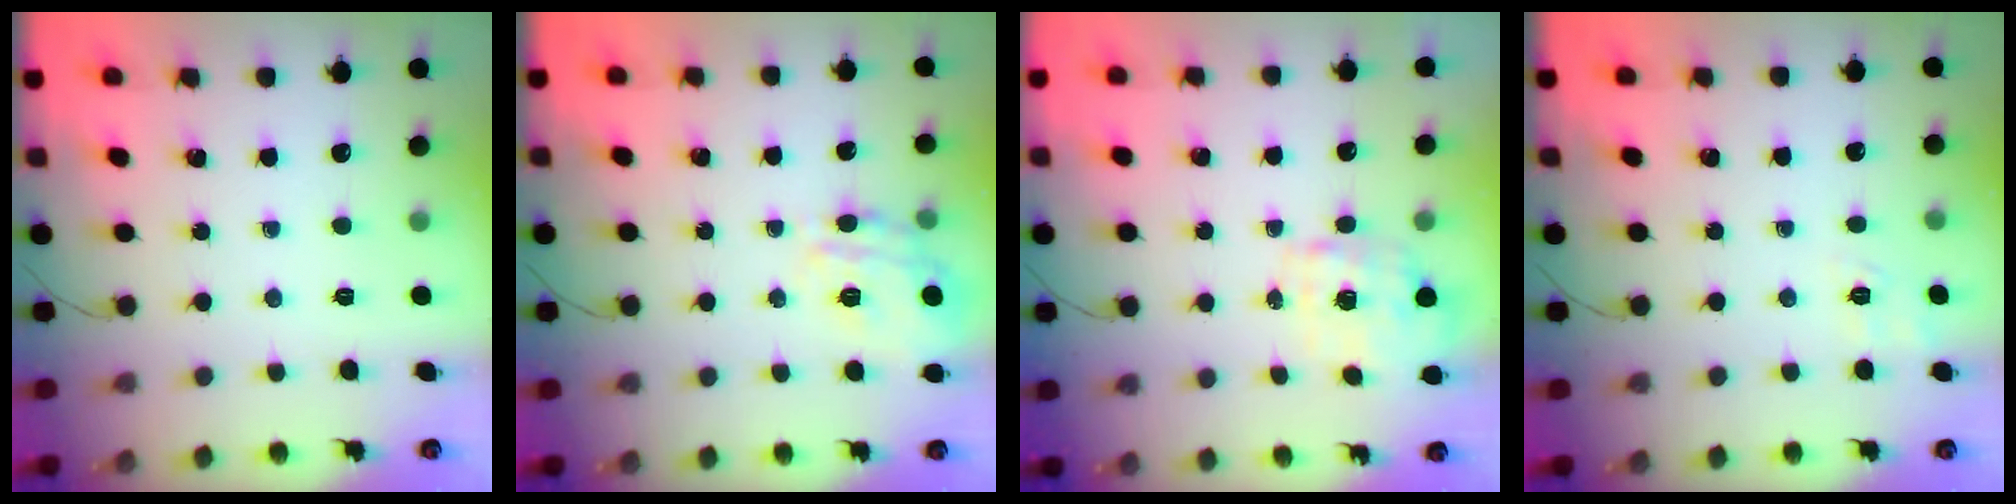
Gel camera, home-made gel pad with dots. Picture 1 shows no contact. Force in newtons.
{"total": 13.5, "press": 13.4, "slide": 1.0}
{"total": 1.7, "press": 1.6, "slide": 0.5}
{"total": 3.6, "press": 3.1, "slide": 1.8}